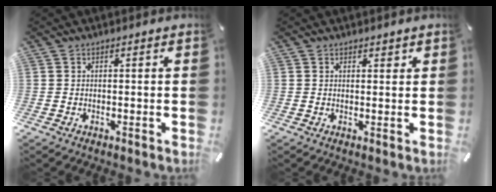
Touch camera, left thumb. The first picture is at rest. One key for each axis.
{"total": 1.1, "fx": 0.8, "fy": 0.6, "fz": 0.3, "tx": 0.002, "ty": -0.003, "tz": 0.014}